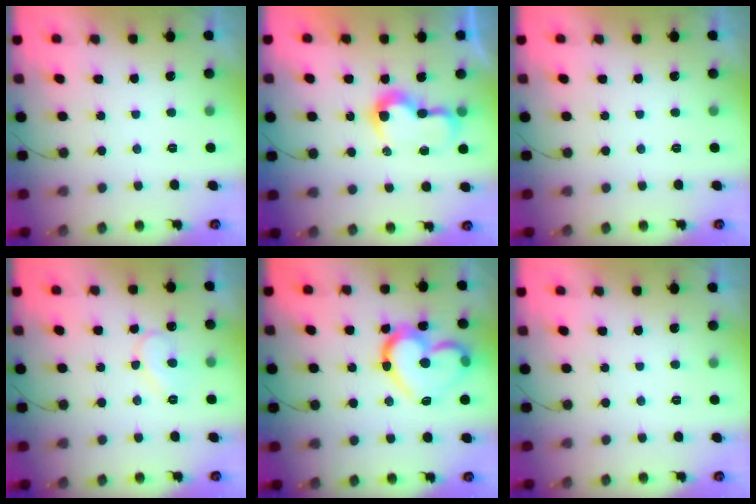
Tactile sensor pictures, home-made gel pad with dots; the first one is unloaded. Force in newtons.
{"total": 8.7, "press": 8.7, "slide": 0.3}
{"total": 0.0}
{"total": 8.8, "press": 8.7, "slide": 0.8}
{"total": 18.6, "press": 18.5, "slide": 2.2}
{"total": 0.0}